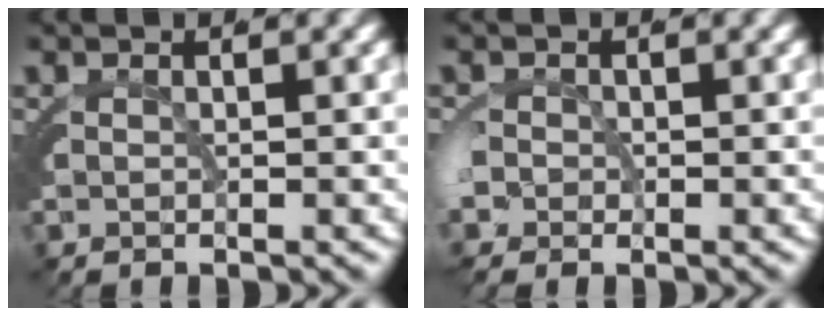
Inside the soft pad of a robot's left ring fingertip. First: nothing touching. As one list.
[{"total": 0.9, "force": [-0.3, 0.7, 0.5], "torque": [-0.022, -0.002, -0.003]}]